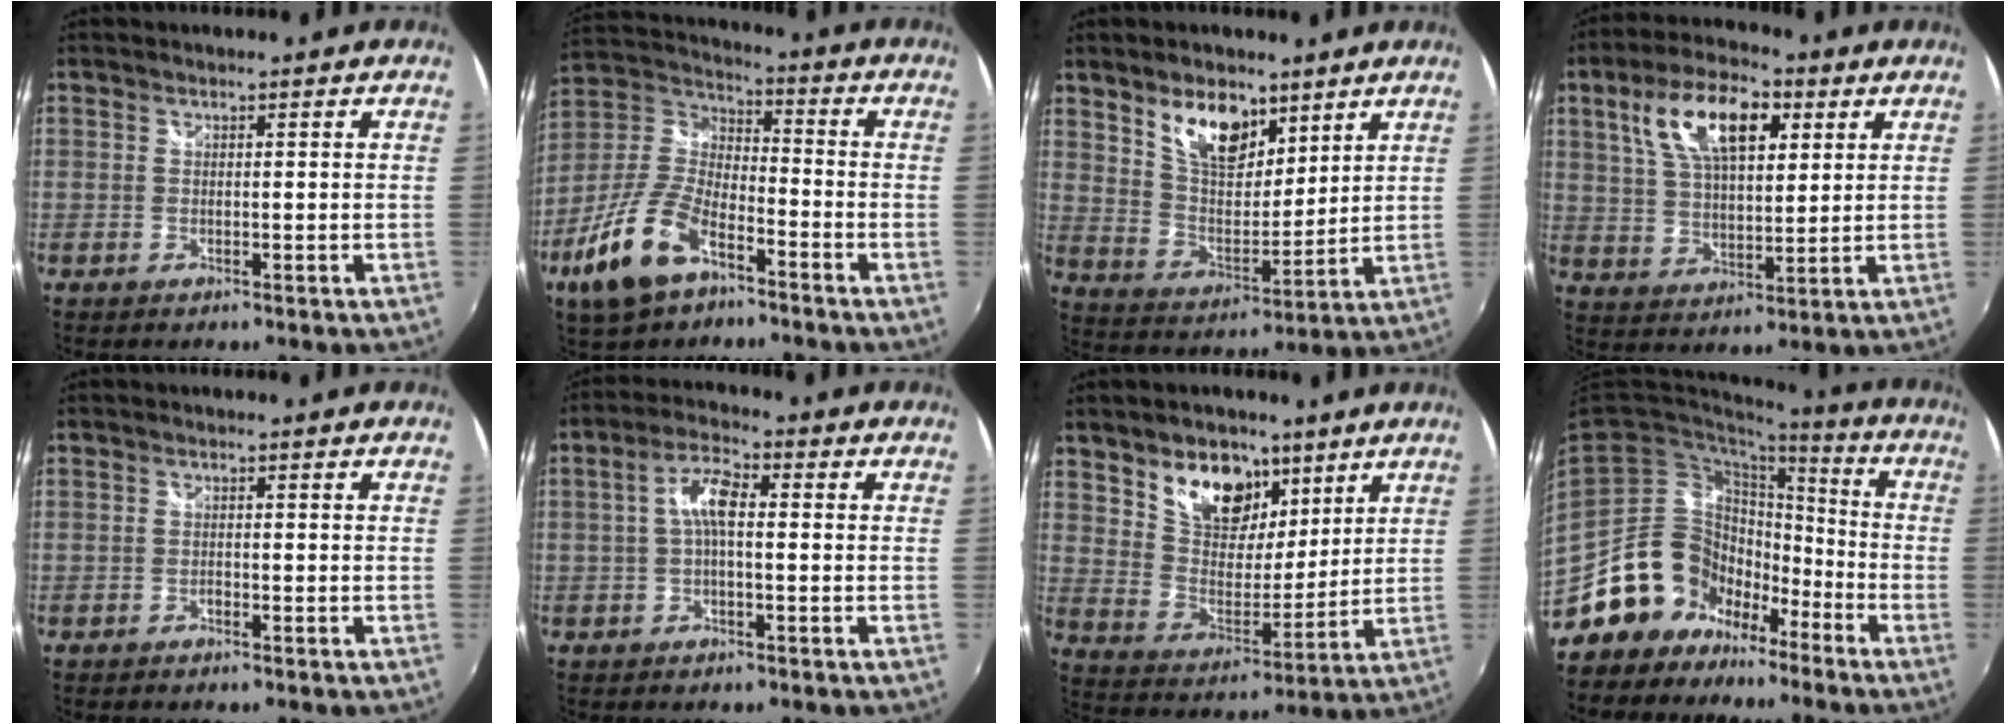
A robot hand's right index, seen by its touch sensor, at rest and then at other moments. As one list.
[{"total": 16.0, "force": [-8.8, 7.5, 11.1], "torque": [-0.247, -0.012, -0.168]}, {"total": 11.7, "force": [7.3, 6.1, 6.8], "torque": [-0.113, 0.004, 0.139]}, {"total": 14.2, "force": [5.9, 6.5, 11.2], "torque": [-0.205, 0.028, 0.108]}, {"total": 0.6, "force": [-0.5, 0.3, 0.1], "torque": [-0.002, -0.001, -0.010]}, {"total": 5.5, "force": [-0.1, 1.9, 5.2], "torque": [-0.104, 0.017, -0.003]}, {"total": 13.9, "force": [8.3, 8.6, 7.1], "torque": [-0.124, 0.009, 0.154]}, {"total": 17.8, "force": [-11.0, 12.5, 6.3], "torque": [-0.138, 0.047, -0.174]}]